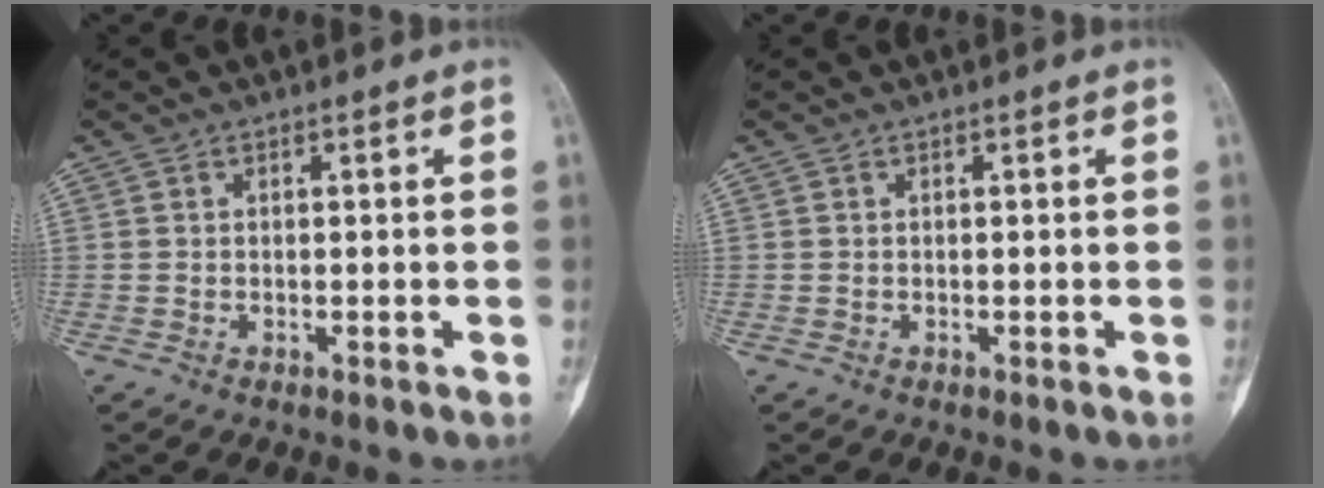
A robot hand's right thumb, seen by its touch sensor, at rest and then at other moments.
{"total": 0.0}